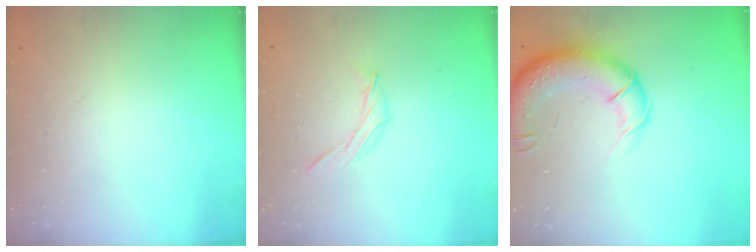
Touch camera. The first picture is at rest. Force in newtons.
{"total": 6.6, "press": 6.4, "slide": 1.7}
{"total": 16.8, "press": 16.3, "slide": 4.1}